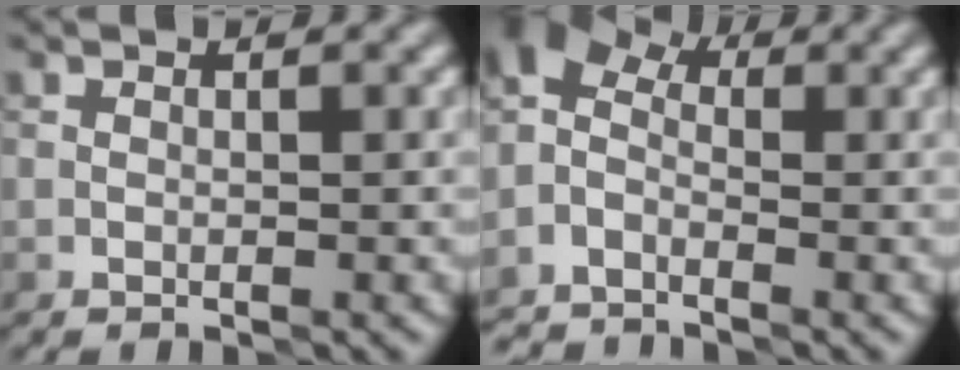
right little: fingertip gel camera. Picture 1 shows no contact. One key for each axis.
{"total": 4.8, "fx": -2.3, "fy": 3.0, "fz": 2.9, "tx": -0.067, "ty": 0.005, "tz": -0.063}